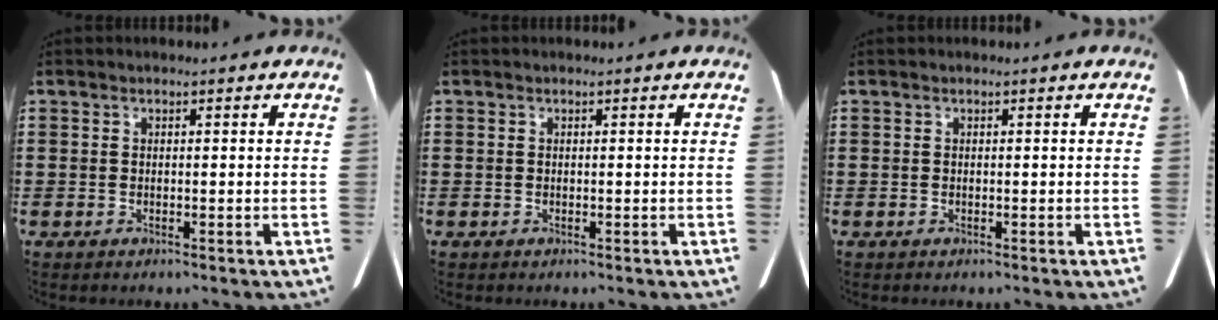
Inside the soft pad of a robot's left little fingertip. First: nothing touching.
{"total": 0.0}
{"total": 0.0}